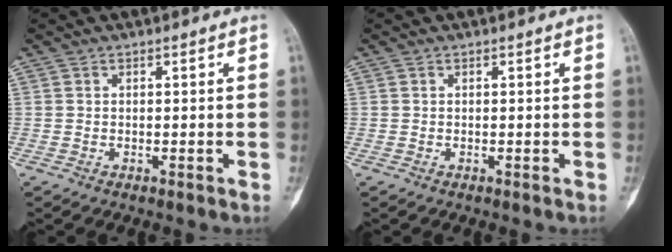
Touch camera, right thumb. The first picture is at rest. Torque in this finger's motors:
{"motor_torque": [0.85, 0.69, 0.06, -0.07, 0.03]}